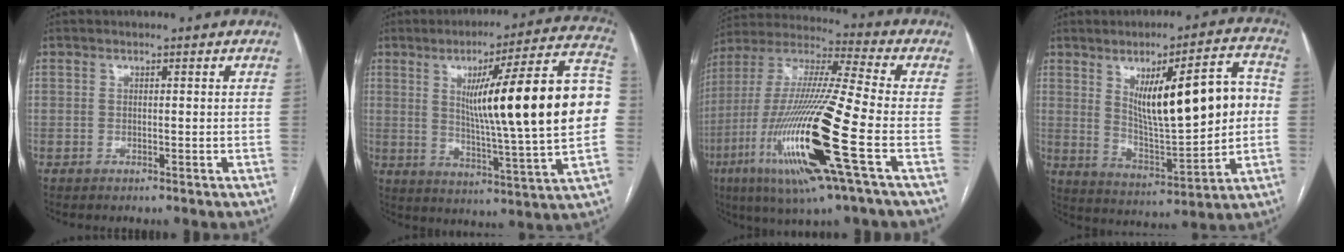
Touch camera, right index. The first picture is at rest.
{"total": 24.0, "force": [2.6, 0.3, 23.9], "torque": [-0.301, 0.020, 0.030]}
{"total": 22.6, "force": [-7.4, 1.1, 21.3], "torque": [-0.447, -0.031, -0.143]}
{"total": 16.9, "force": [2.7, 3.6, 16.3], "torque": [-0.253, 0.014, 0.055]}